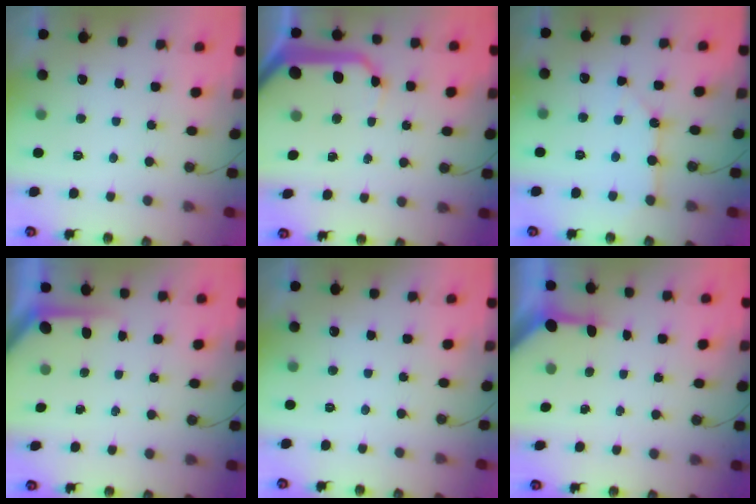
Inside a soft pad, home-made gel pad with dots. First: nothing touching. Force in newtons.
{"total": 12.3, "press": 12.3, "slide": 1.1}
{"total": 2.7, "press": 2.6, "slide": 0.3}
{"total": 4.0, "press": 4.0, "slide": 0.4}
{"total": 0.0}
{"total": 3.4, "press": 3.4, "slide": 0.4}